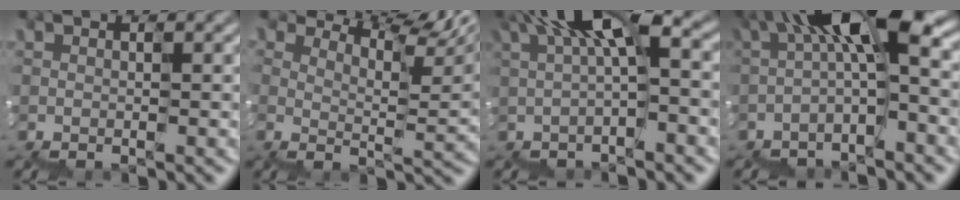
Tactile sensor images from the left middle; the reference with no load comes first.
{"total": 8.3, "force": [7.1, 1.4, 4.0], "torque": [-0.082, 0.010, 0.119]}
{"total": 5.6, "force": [1.5, 1.4, 5.2], "torque": [-0.109, 0.016, 0.020]}
{"total": 7.1, "force": [0.7, 1.7, 6.8], "torque": [-0.129, 0.024, -0.003]}